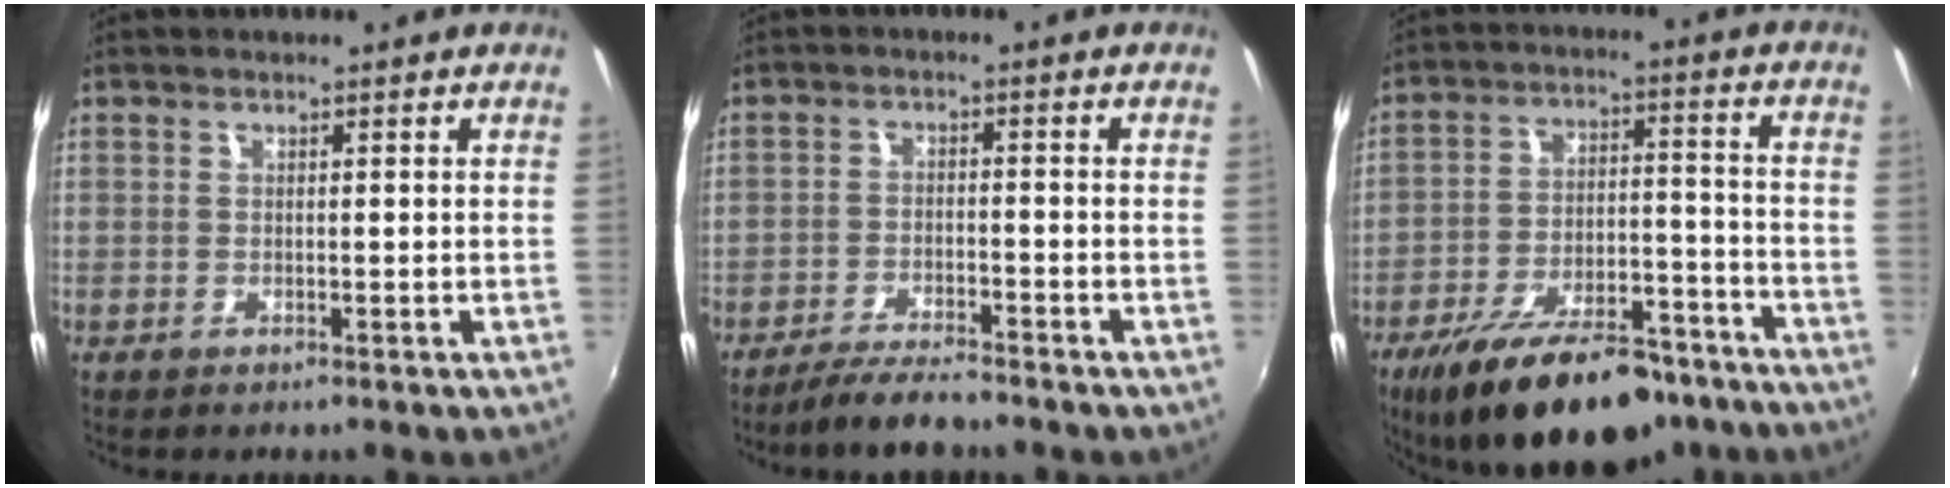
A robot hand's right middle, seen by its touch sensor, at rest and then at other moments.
{"total": 6.9, "force": [-6.1, 0.7, 3.1], "torque": [-0.077, -0.011, -0.107]}
{"total": 22.7, "force": [-17.0, 8.9, 12.0], "torque": [-0.215, -0.007, -0.245]}